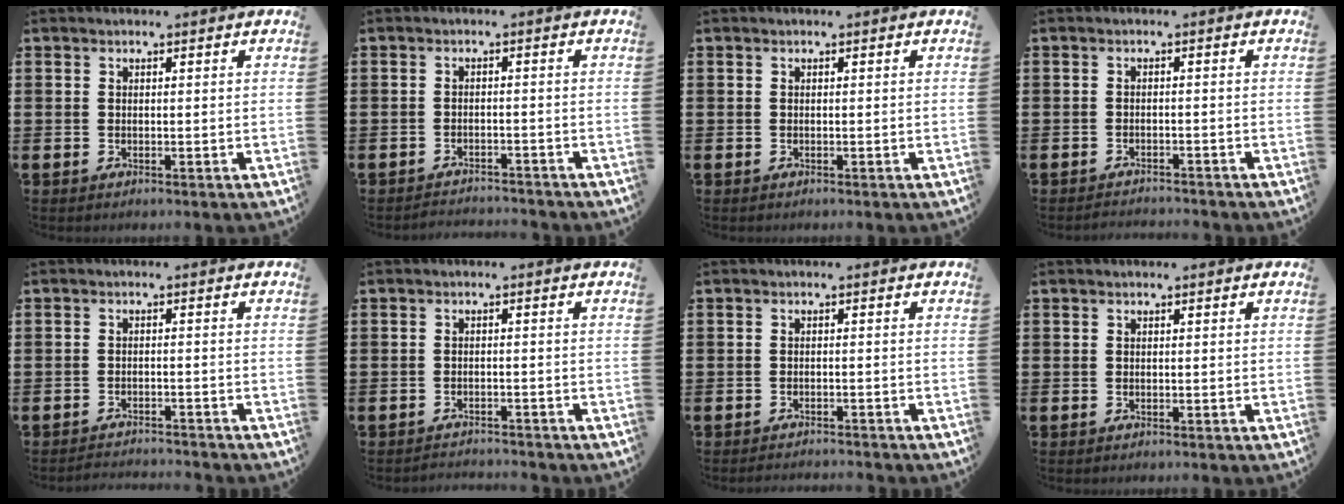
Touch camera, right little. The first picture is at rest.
{"total": 1.7, "force": [-1.7, 0.0, -0.2], "torque": [-0.003, 0.003, -0.037]}
{"total": 0.0}
{"total": 1.3, "force": [-1.3, -0.1, -0.1], "torque": [-0.001, 0.003, -0.027]}
{"total": 1.8, "force": [-1.8, -0.1, -0.1], "torque": [-0.002, 0.005, -0.038]}
{"total": 1.4, "force": [-1.4, -0.1, -0.2], "torque": [-0.001, 0.004, -0.030]}
{"total": 1.2, "force": [-1.2, -0.1, -0.1], "torque": [-0.001, 0.003, -0.025]}
{"total": 0.0}